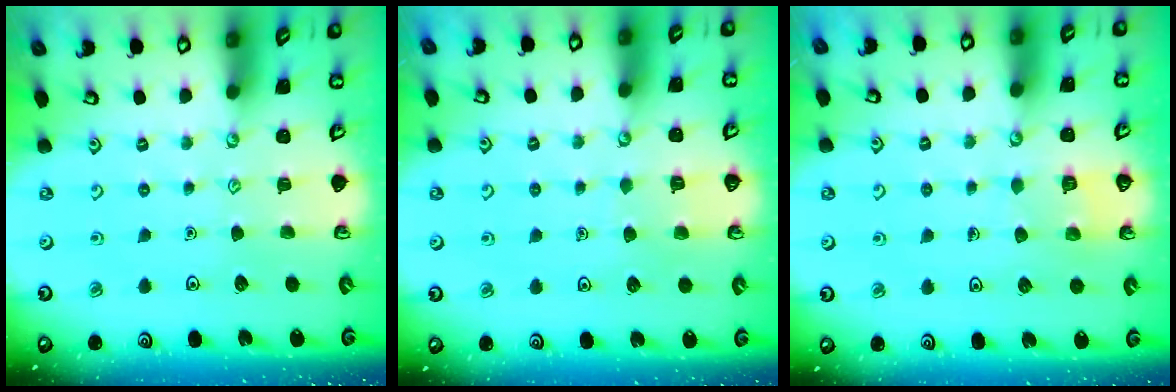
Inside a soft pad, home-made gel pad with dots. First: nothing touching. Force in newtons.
{"total": 3.9, "press": 3.9, "slide": 0.3}
{"total": 4.1, "press": 4.1, "slide": 0.1}